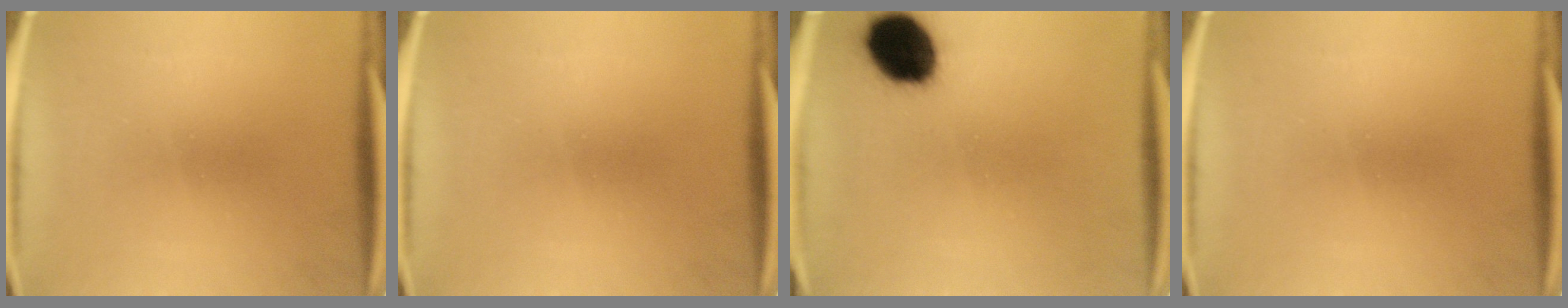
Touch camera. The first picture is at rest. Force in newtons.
{"total": 0.0}
{"total": 13.6}
{"total": 0.0}